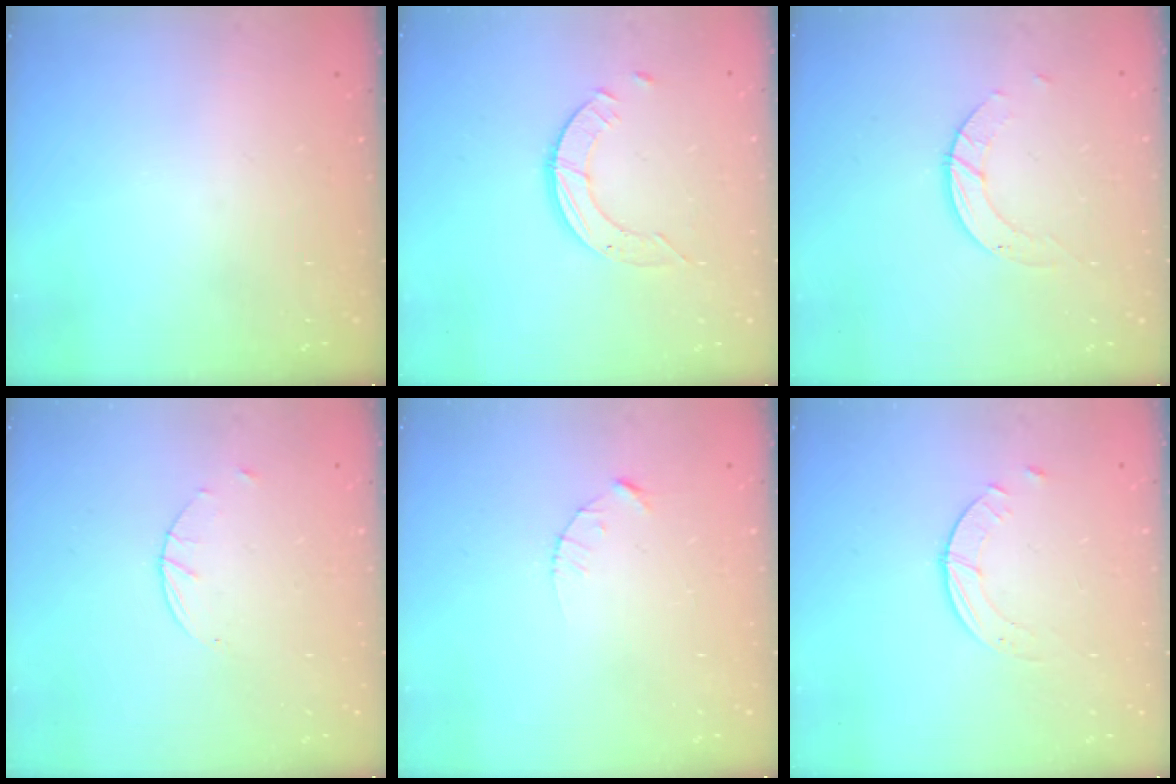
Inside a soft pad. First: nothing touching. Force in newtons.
{"total": 3.6, "press": 3.6, "slide": 0.4}
{"total": 3.0, "press": 3.0, "slide": 0.3}
{"total": 1.7, "press": 1.7, "slide": 0.3}
{"total": 2.1, "press": 2.1, "slide": 0.3}
{"total": 2.5, "press": 2.5, "slide": 0.3}